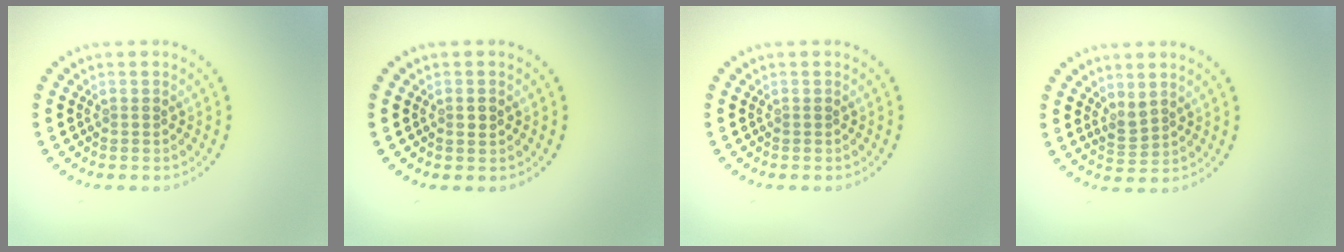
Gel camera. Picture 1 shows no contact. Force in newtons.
{"total": 1.0, "press": 1.0, "slide": 0.2}
{"total": 0.0}
{"total": 1.4, "press": 1.3, "slide": 0.7}